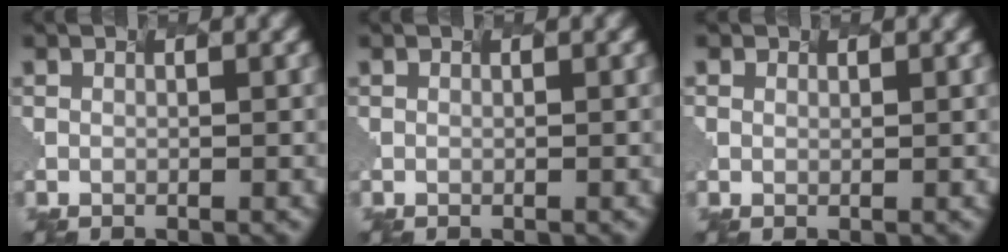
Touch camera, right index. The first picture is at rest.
{"total": 0.0}
{"total": 1.2, "force": [0.7, -0.2, -1.0], "torque": [-0.004, -0.002, 0.016]}